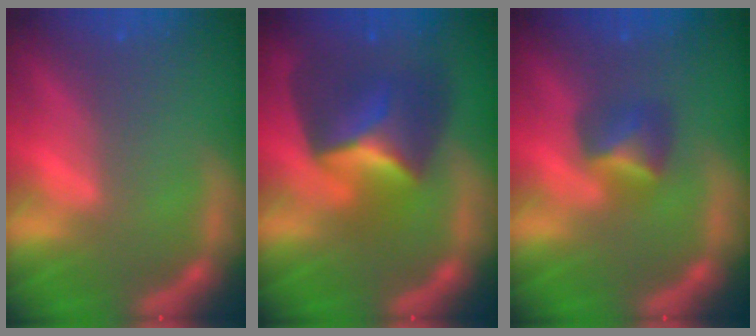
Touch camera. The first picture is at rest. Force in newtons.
{"total": 7.4}
{"total": 2.9}